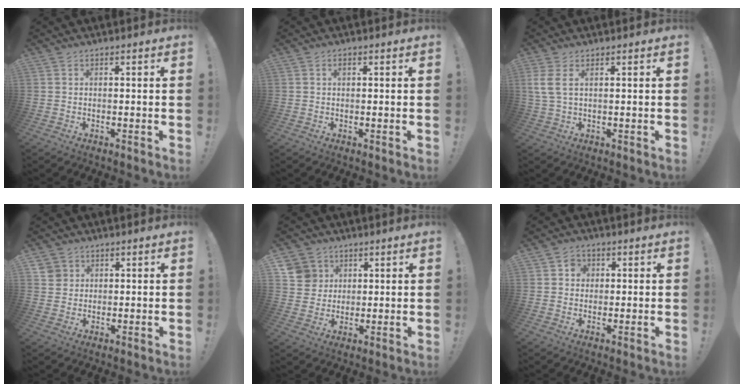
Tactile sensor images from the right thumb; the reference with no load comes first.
{"total": 0.8, "force": [0.3, 0.4, 0.6], "torque": [-0.012, 0.002, 0.006]}
{"total": 4.0, "force": [1.5, 1.0, 3.6], "torque": [-0.076, -0.004, 0.027]}
{"total": 3.6, "force": [1.8, 3.1, 0.5], "torque": [-0.011, -0.004, 0.034]}
{"total": 7.7, "force": [3.1, 6.9, 1.0], "torque": [-0.014, -0.018, 0.066]}
{"total": 3.9, "force": [1.0, 3.6, 1.1], "torque": [-0.013, 0.000, 0.016]}